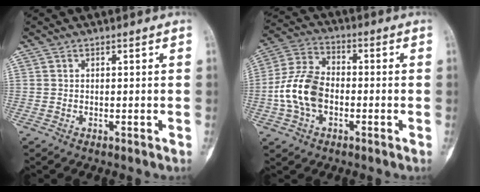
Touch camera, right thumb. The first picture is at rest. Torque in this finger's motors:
{"motor_torque": [-0.16, 0.53, 0.75, -0.45, 0.33]}